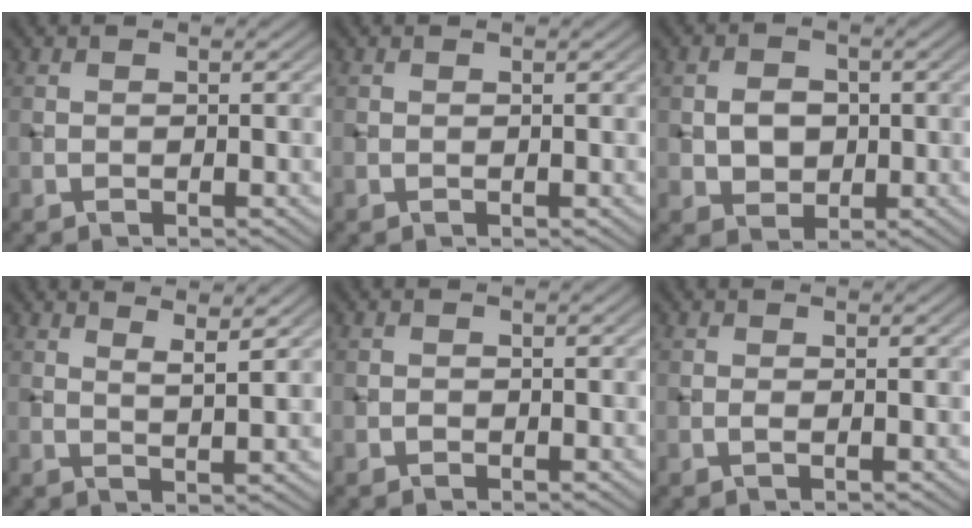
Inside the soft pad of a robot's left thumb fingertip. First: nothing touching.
{"total": 0.0}
{"total": 3.7, "force": [-0.1, 3.0, 2.2], "torque": [-0.044, 0.000, -0.006]}
{"total": 3.5, "force": [2.4, 0.3, 2.5], "torque": [-0.037, -0.003, 0.049]}
{"total": 0.0}
{"total": 0.5, "force": [0.0, -0.1, 0.5], "torque": [-0.013, 0.002, -0.001]}